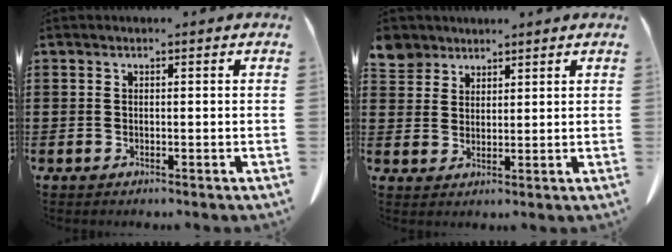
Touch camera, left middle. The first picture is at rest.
{"total": 4.1, "force": [3.4, 2.1, 0.7], "torque": [-0.028, -0.001, 0.067]}